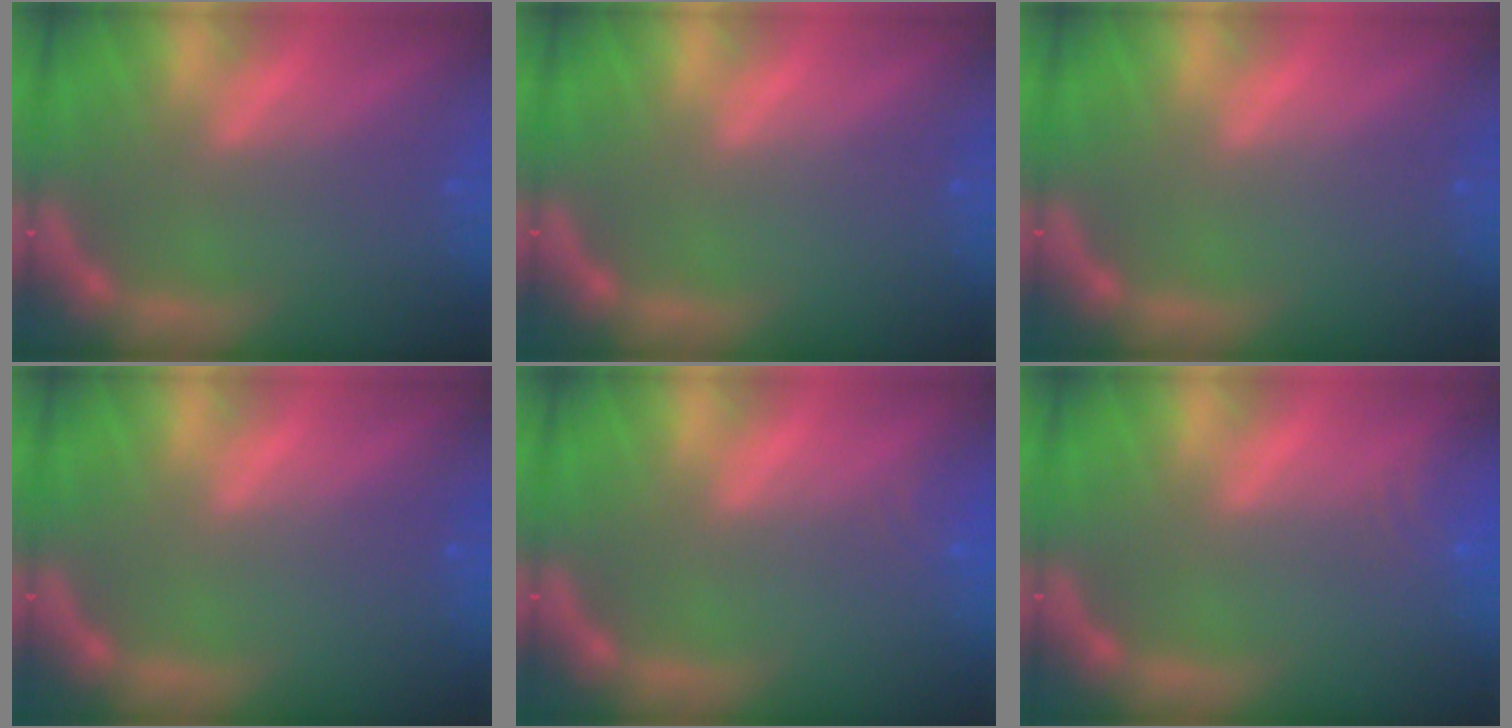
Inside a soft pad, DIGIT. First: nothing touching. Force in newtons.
{"total": 0.0}
{"total": 0.0}
{"total": 0.0}
{"total": 1.4}
{"total": 3.0}